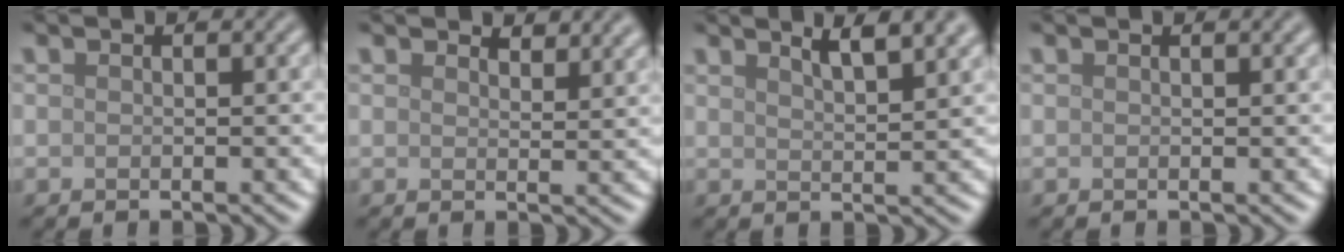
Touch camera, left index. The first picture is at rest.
{"total": 2.8, "force": [2.7, 0.6, 0.8], "torque": [-0.016, 0.001, 0.037]}
{"total": 4.5, "force": [3.1, 1.1, 3.0], "torque": [-0.027, 0.022, 0.032]}
{"total": 1.1, "force": [0.7, 0.3, 0.8], "torque": [-0.005, 0.006, 0.010]}